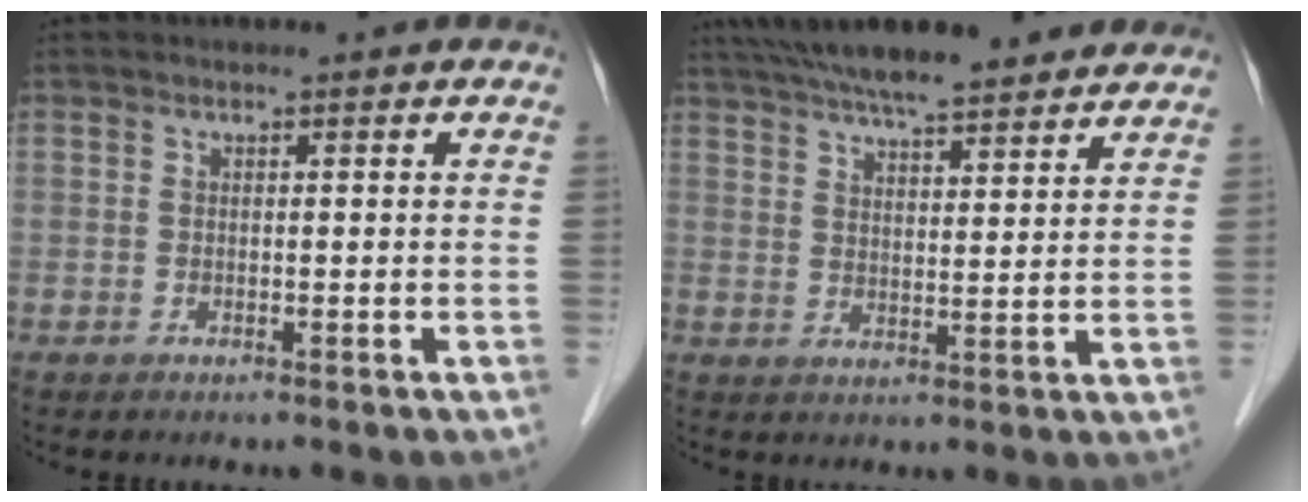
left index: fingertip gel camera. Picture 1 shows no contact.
{"total": 16.2, "force": [13.7, 2.6, 8.1], "torque": [-0.136, 0.038, 0.201]}